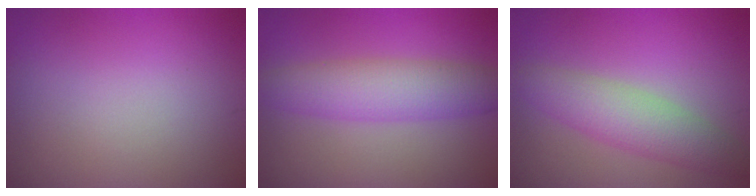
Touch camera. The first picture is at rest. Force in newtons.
{"total": 5.1, "press": 5.1, "slide": 0.2}
{"total": 4.3, "press": 4.3, "slide": 0.1}